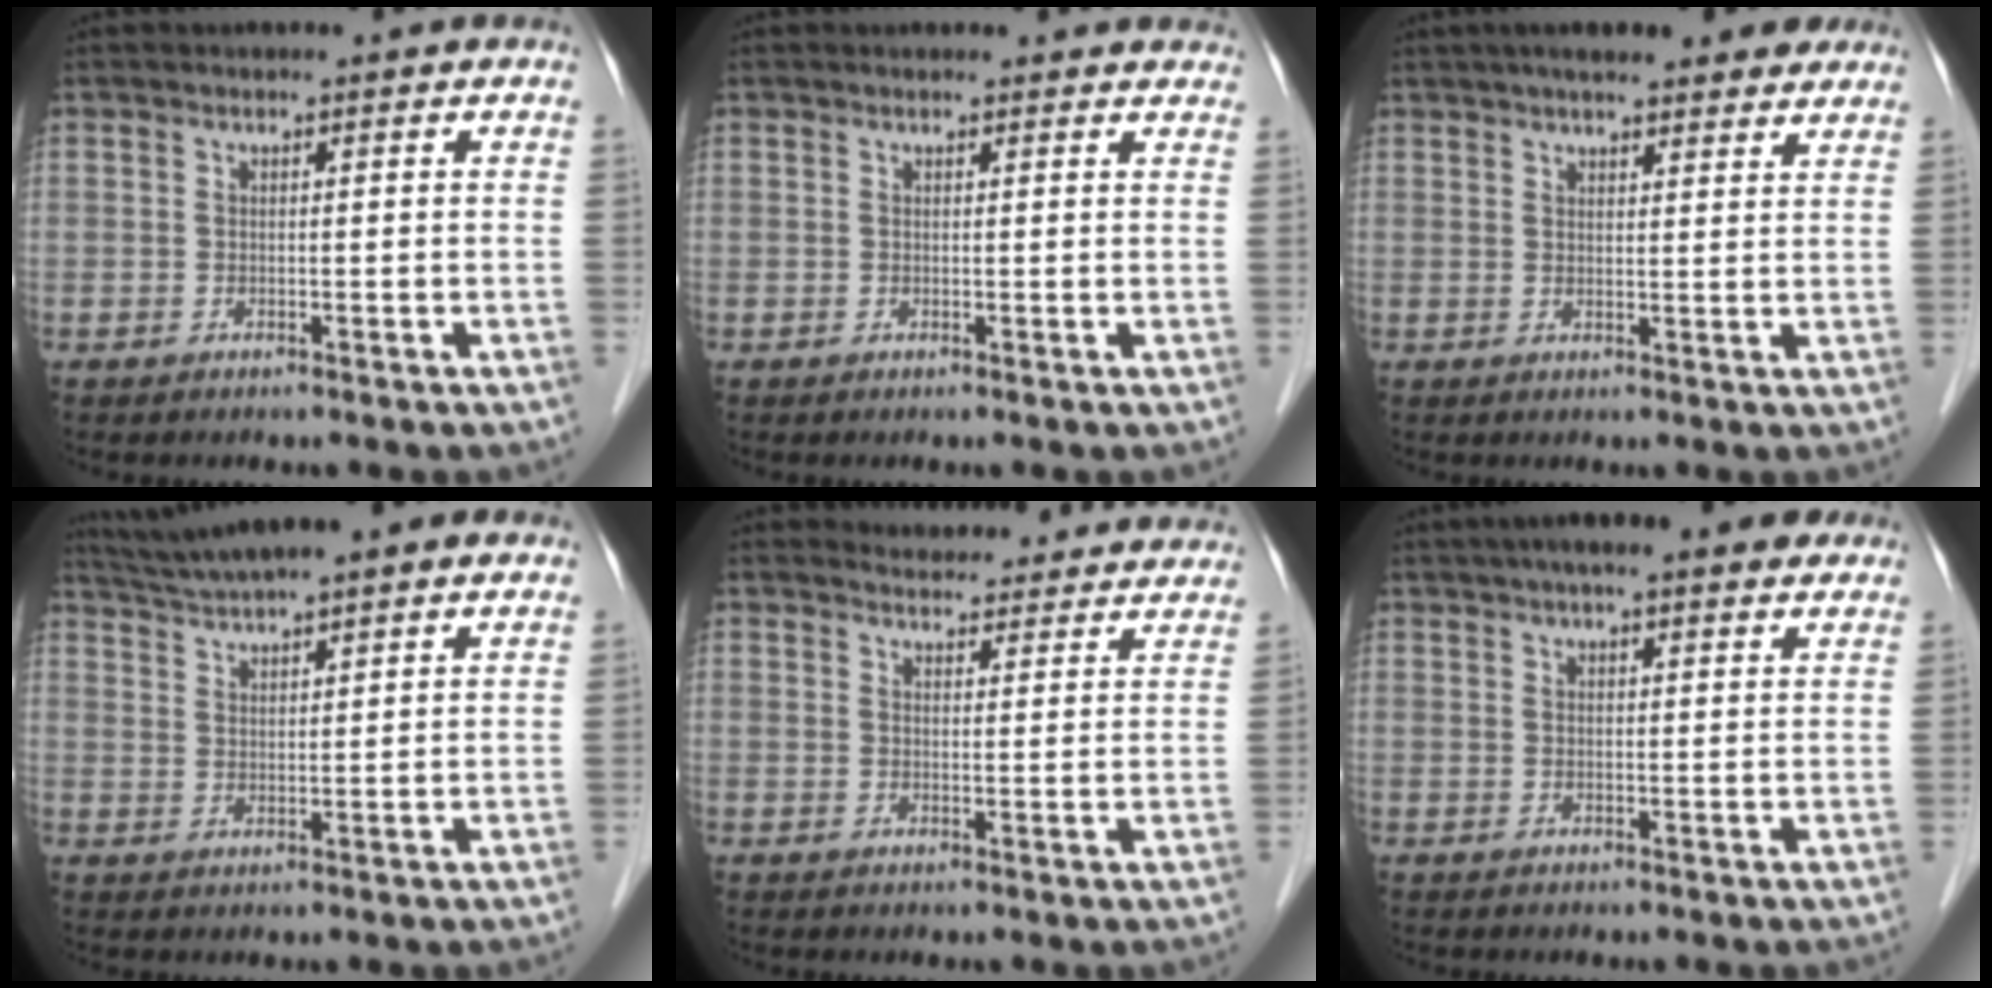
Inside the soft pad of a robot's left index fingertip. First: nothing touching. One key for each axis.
{"total": 5.1, "fx": 4.7, "fy": 1.6, "fz": 1.2, "tx": -0.004, "ty": 0.015, "tz": 0.040}
{"total": 12.7, "fx": 10.3, "fy": 2.7, "fz": 6.8, "tx": -0.090, "ty": 0.028, "tz": 0.134}
{"total": 10.9, "fx": 9.3, "fy": 1.0, "fz": 5.6, "tx": -0.096, "ty": 0.034, "tz": 0.143}
{"total": 13.1, "fx": 12.6, "fy": 2.9, "fz": 1.9, "tx": -0.003, "ty": 0.002, "tz": 0.135}
{"total": 11.5, "fx": 8.9, "fy": 2.3, "fz": 7.0, "tx": -0.100, "ty": 0.036, "tz": 0.119}